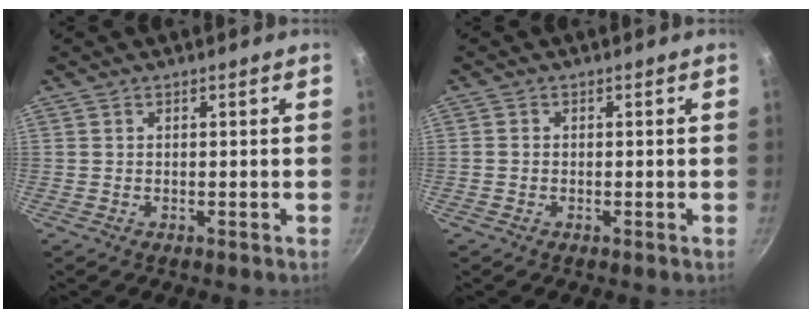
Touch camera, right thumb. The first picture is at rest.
{"total": 0.8, "force": [-0.3, 0.7, 0.3], "torque": [-0.005, 0.002, -0.008]}